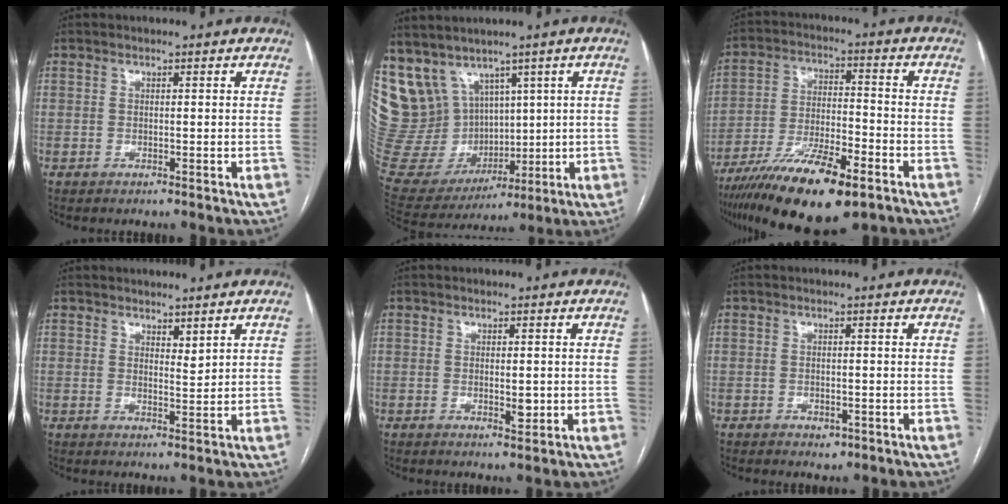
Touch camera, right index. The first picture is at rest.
{"total": 18.0, "force": [8.2, 14.7, 6.5], "torque": [-0.175, 0.071, 0.202]}
{"total": 17.2, "force": [-11.0, 4.0, 12.6], "torque": [-0.223, -0.030, -0.193]}
{"total": 1.9, "force": [1.6, 0.5, 0.9], "torque": [-0.018, -0.010, 0.031]}
{"total": 2.3, "force": [-0.3, 0.8, 2.1], "torque": [-0.034, -0.002, 0.000]}
{"total": 1.9, "force": [-1.0, 1.2, 1.0], "torque": [-0.013, 0.002, -0.006]}